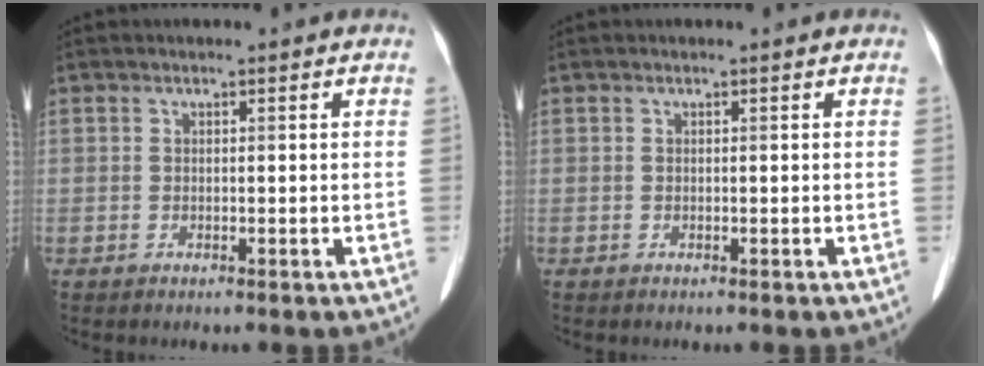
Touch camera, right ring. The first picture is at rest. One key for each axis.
{"total": 0.0}